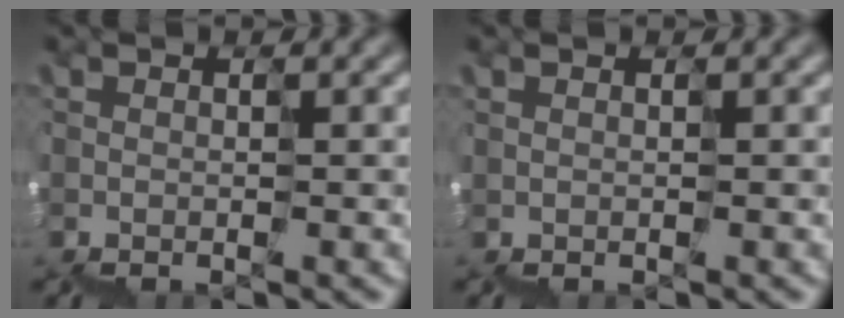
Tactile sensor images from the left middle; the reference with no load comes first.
{"total": 0.0}